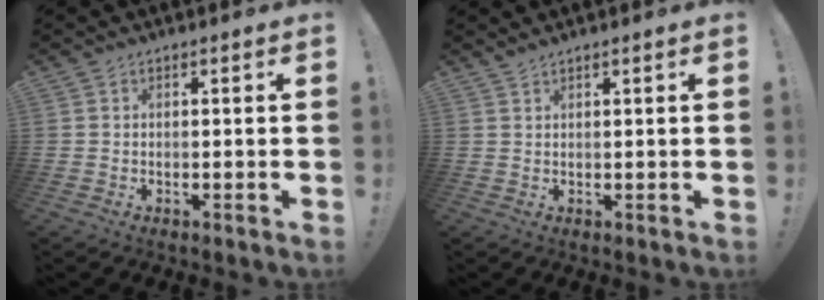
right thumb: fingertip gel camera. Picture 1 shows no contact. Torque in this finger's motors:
{"motor_torque": [0.03, 2.57, 1.06, 1.09, 0.22]}